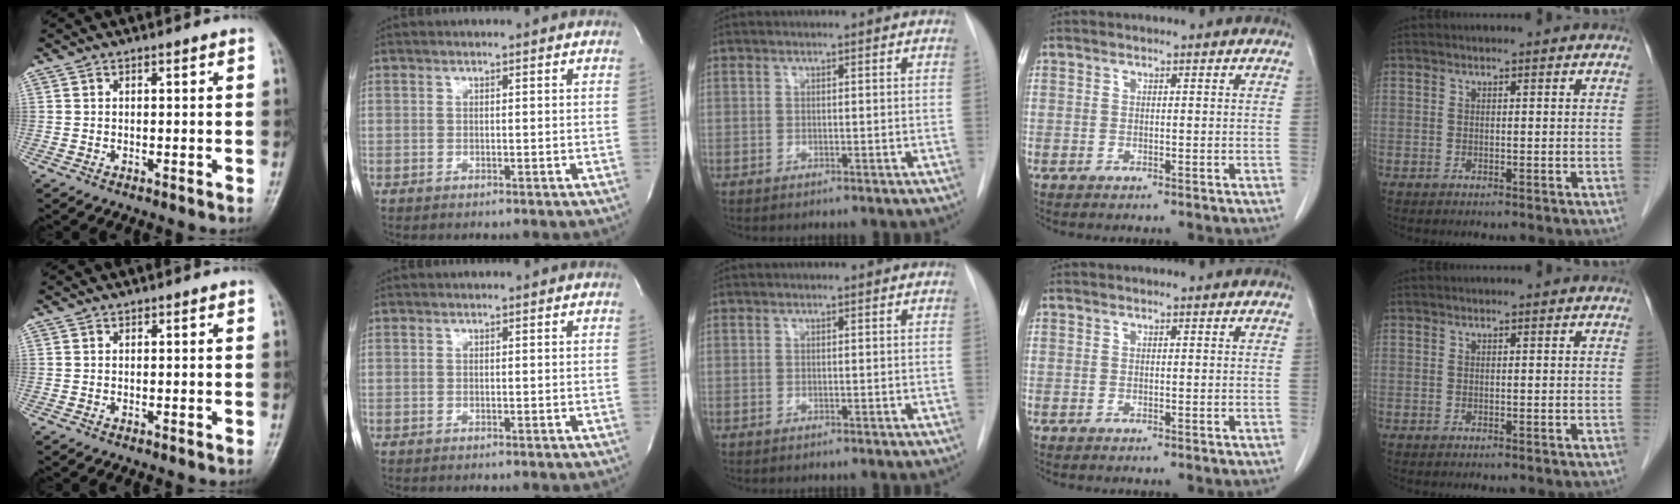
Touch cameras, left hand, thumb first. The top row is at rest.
{}